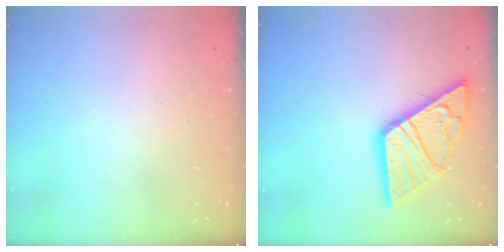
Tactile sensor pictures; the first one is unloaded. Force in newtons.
{"total": 15.3, "press": 15.2, "slide": 1.3}